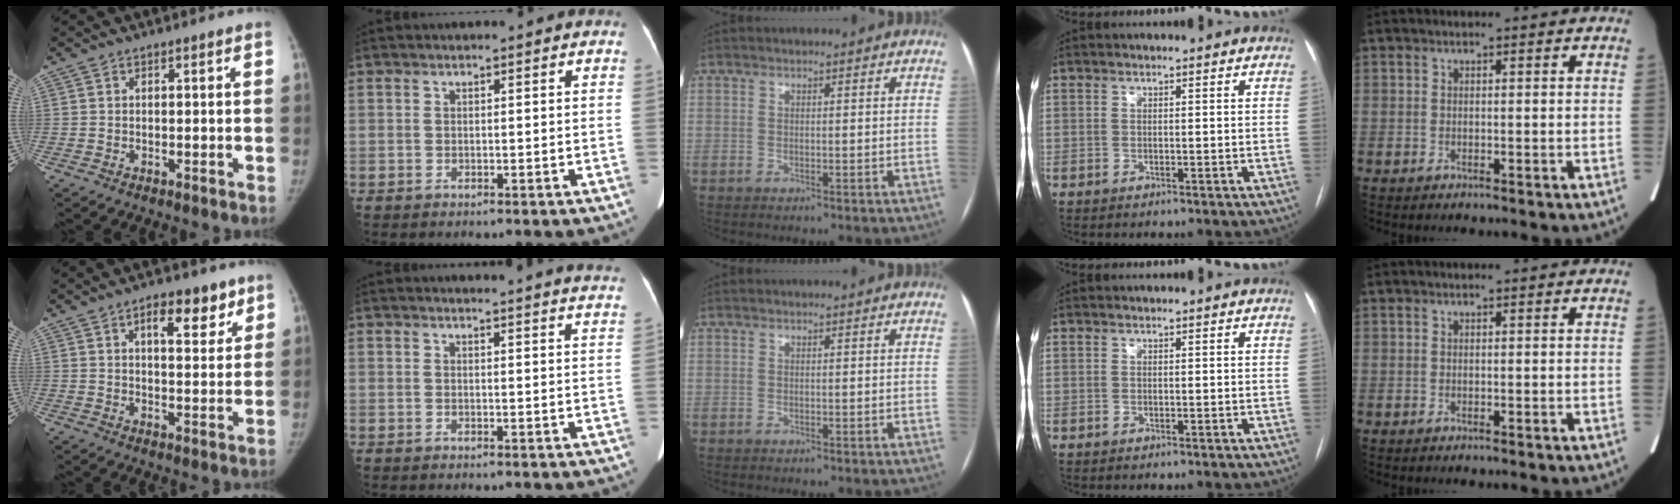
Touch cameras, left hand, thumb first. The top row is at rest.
{"thumb": {"total": 8.4, "force": [4.7, 3.8, 5.8], "torque": [-0.054, -0.022, 0.066]}, "index": {"total": 13.3, "force": [13.0, 0.2, 2.8], "torque": [-0.022, -0.046, 0.126]}}